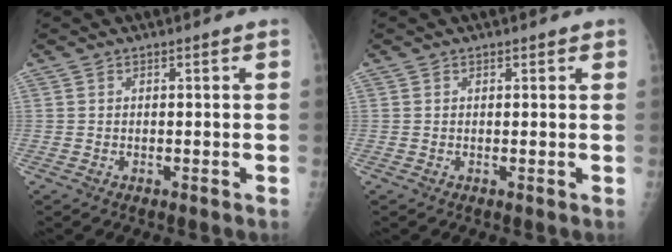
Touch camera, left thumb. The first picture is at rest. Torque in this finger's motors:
{"motor_torque": [-0.15, 0.02, 0.07, 0.07, 0.01]}